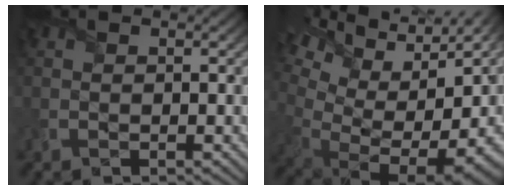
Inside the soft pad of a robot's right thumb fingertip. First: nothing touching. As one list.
[{"total": 17.8, "force": [1.9, 11.0, 13.8], "torque": [-0.249, 0.011, 0.073]}]